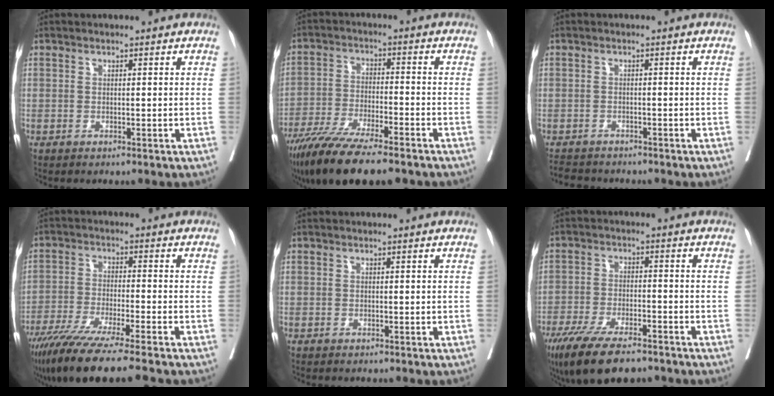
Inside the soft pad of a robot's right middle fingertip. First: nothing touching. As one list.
[{"total": 14.9, "force": [-11.6, 2.0, 9.2], "torque": [-0.172, -0.042, -0.195]}, {"total": 4.6, "force": [-4.2, 1.7, 0.6], "torque": [-0.008, -0.009, -0.067]}, {"total": 13.5, "force": [-10.7, -0.8, 8.2], "torque": [-0.135, -0.047, -0.176]}, {"total": 1.3, "force": [-1.1, 0.2, 0.5], "torque": [-0.011, -0.003, -0.016]}, {"total": 13.4, "force": [-10.1, 3.6, 8.1], "torque": [-0.151, -0.030, -0.168]}]